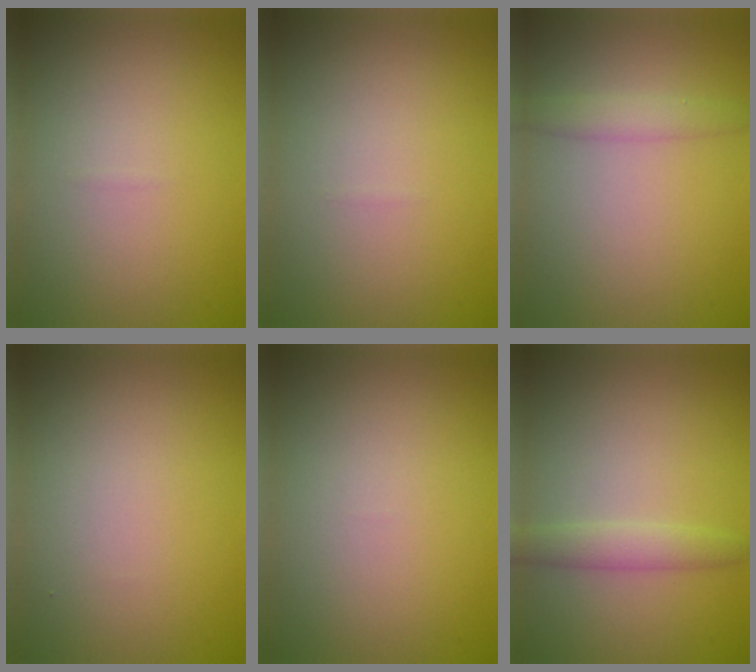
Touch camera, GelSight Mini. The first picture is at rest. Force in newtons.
{"total": 0.0}
{"total": 1.9, "press": 1.9, "slide": 0.1}
{"total": 0.0}
{"total": 0.0}
{"total": 2.1, "press": 2.1, "slide": 0.1}